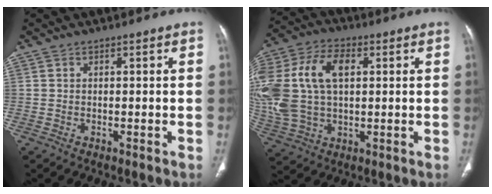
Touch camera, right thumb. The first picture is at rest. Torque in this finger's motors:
{"motor_torque": [2.33, 2.68, 2.45, 0.03, 0.89]}